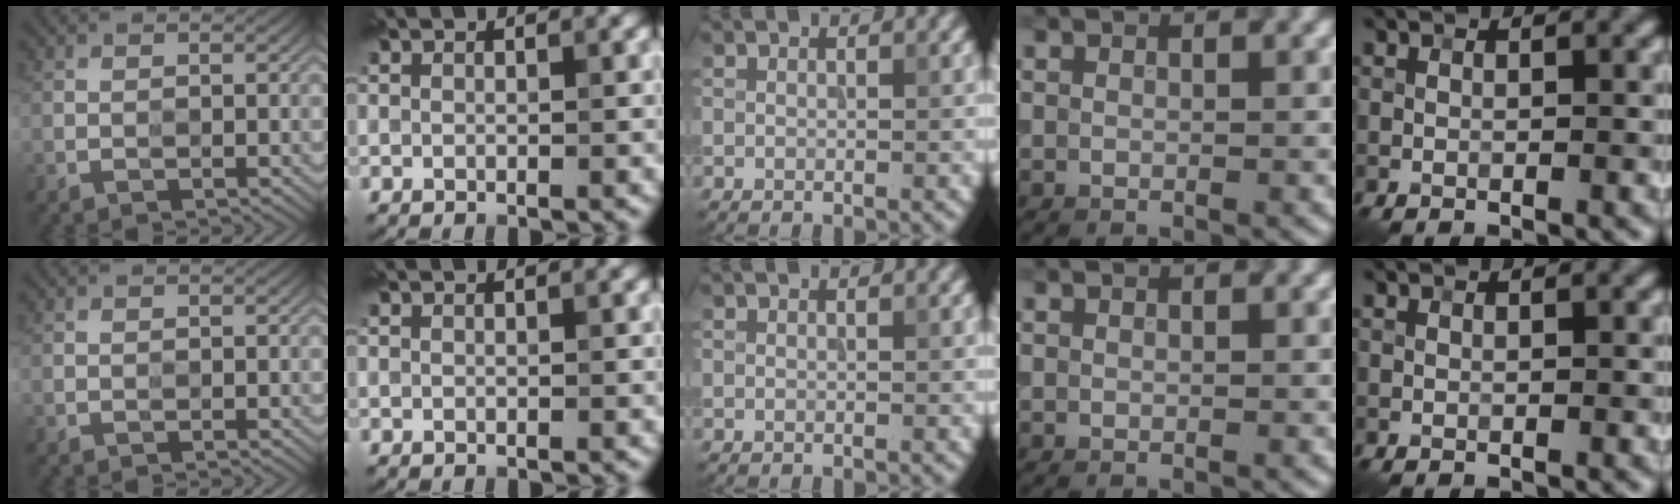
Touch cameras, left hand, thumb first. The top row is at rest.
{}